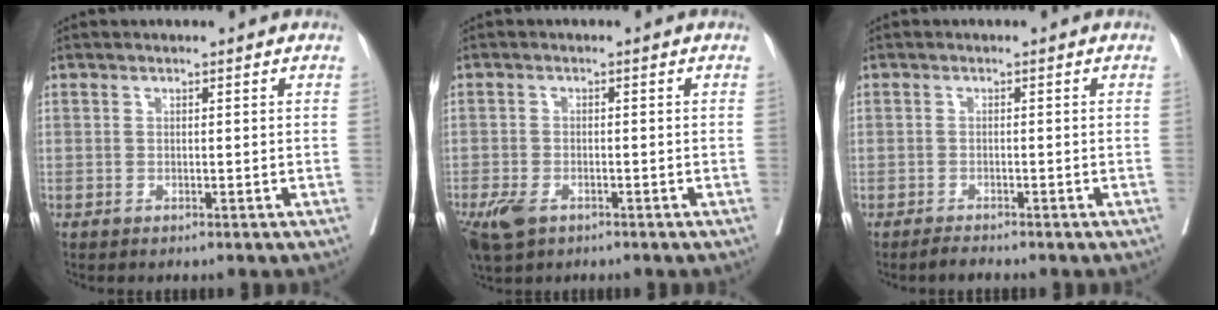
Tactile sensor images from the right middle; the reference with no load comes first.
{"total": 6.0, "force": [-3.6, 3.2, 3.5], "torque": [-0.071, -0.009, -0.061]}
{"total": 1.2, "force": [-1.2, 0.1, 0.2], "torque": [-0.012, -0.006, -0.019]}